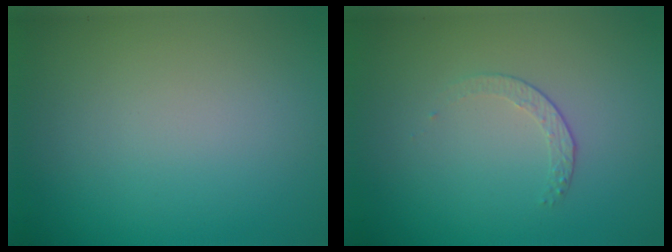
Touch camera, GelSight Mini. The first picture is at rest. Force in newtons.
{"total": 1.4, "press": 0.7, "slide": 1.2}